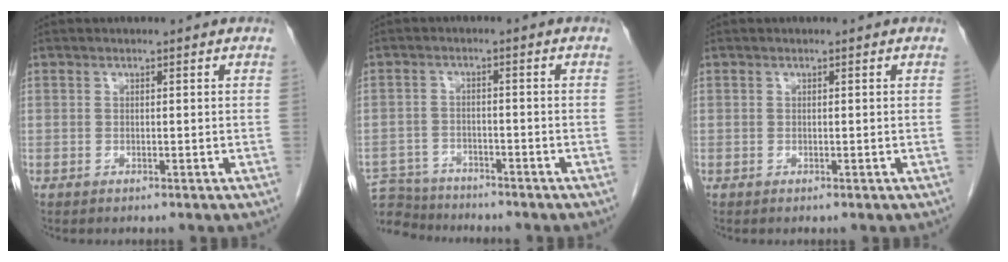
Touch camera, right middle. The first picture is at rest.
{"total": 8.4, "force": [-8.1, 2.3, 0.9], "torque": [-0.019, 0.004, -0.137]}
{"total": 0.0}